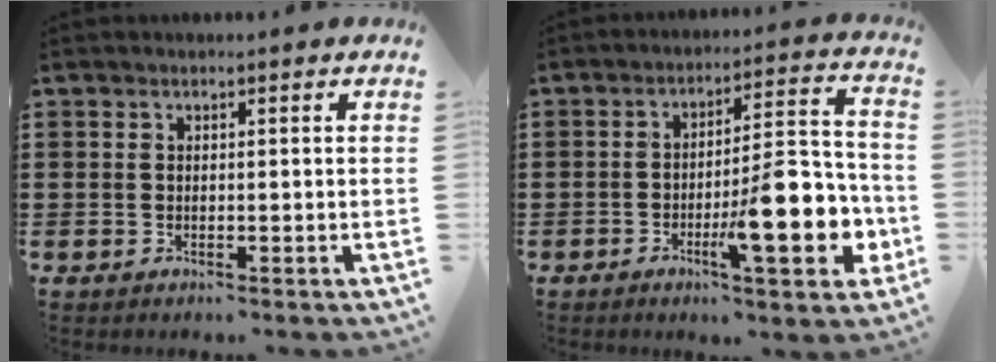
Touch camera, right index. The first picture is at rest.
{"total": 13.1, "force": [-4.5, 3.6, 11.7], "torque": [-0.167, -0.002, -0.075]}